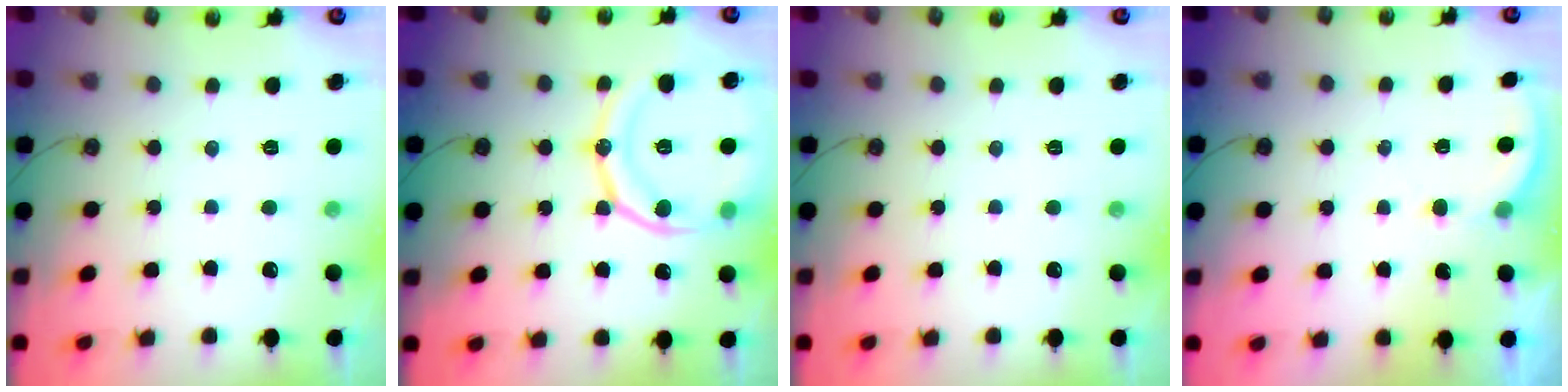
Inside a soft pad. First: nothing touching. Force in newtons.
{"total": 18.2, "press": 18.0, "slide": 2.0}
{"total": 0.0}
{"total": 2.7, "press": 2.7, "slide": 0.2}